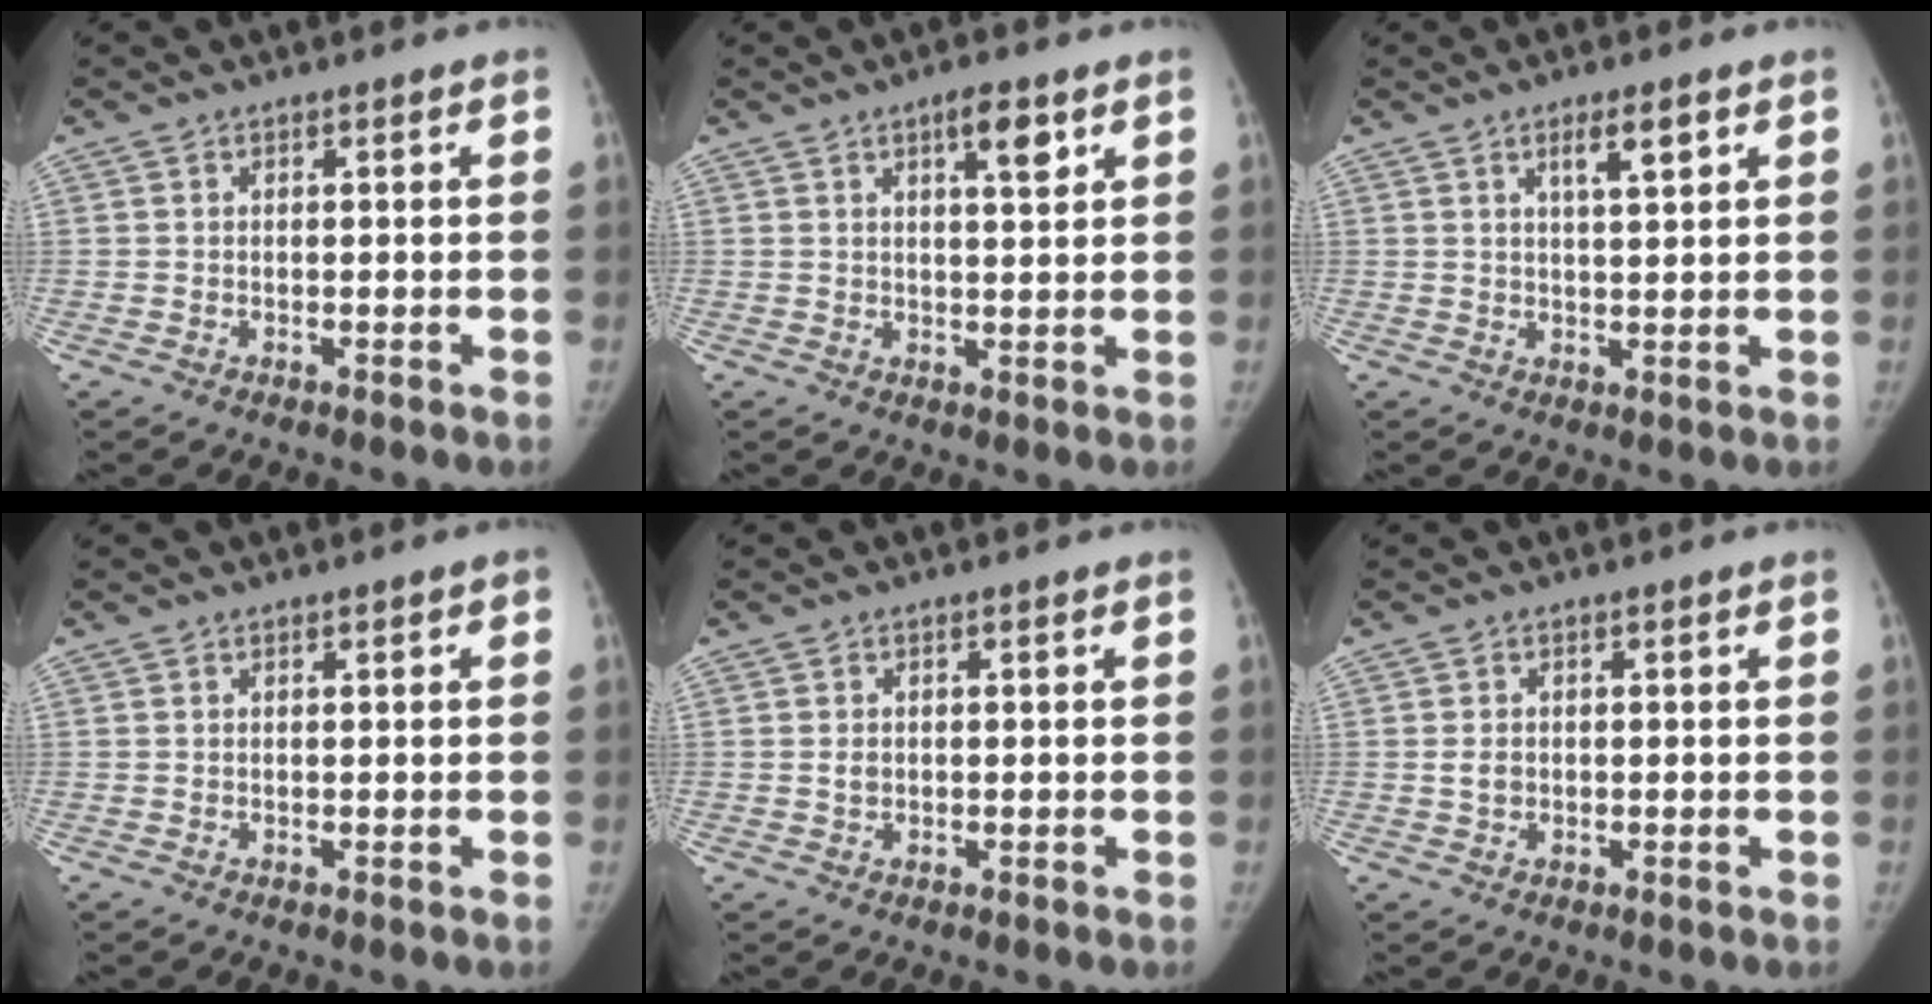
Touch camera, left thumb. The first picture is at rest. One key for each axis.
{"total": 4.7, "fx": 2.5, "fy": 1.3, "fz": 3.8, "tx": -0.051, "ty": -0.013, "tz": 0.038}
{"total": 4.5, "fx": 2.3, "fy": 1.0, "fz": 3.7, "tx": -0.061, "ty": -0.010, "tz": 0.042}
{"total": 0.7, "fx": 0.3, "fy": 0.3, "fz": 0.6, "tx": -0.006, "ty": 0.002, "tz": 0.004}
{"total": 1.2, "fx": 0.0, "fy": 1.0, "fz": 0.7, "tx": -0.011, "ty": 0.001, "tz": 0.002}
{"total": 1.8, "fx": 0.0, "fy": 1.4, "fz": 1.1, "tx": -0.017, "ty": 0.001, "tz": 0.002}